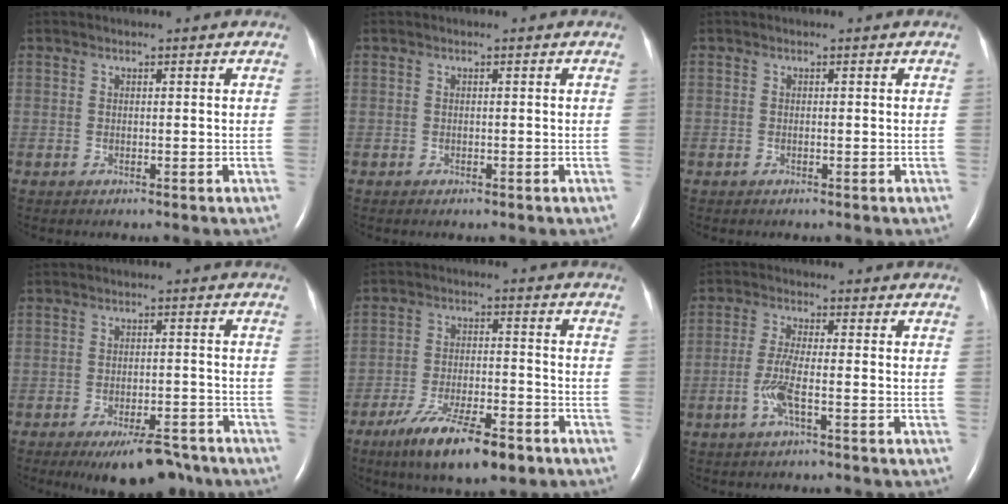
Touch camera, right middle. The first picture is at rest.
{"total": 0.0}
{"total": 0.0}
{"total": 9.3, "force": [-7.1, 3.2, 5.0], "torque": [-0.067, -0.003, -0.108]}
{"total": 12.4, "force": [-8.1, 3.0, 8.9], "torque": [-0.160, -0.019, -0.131]}
{"total": 4.4, "force": [-1.7, 0.2, 4.1], "torque": [-0.093, -0.007, -0.037]}